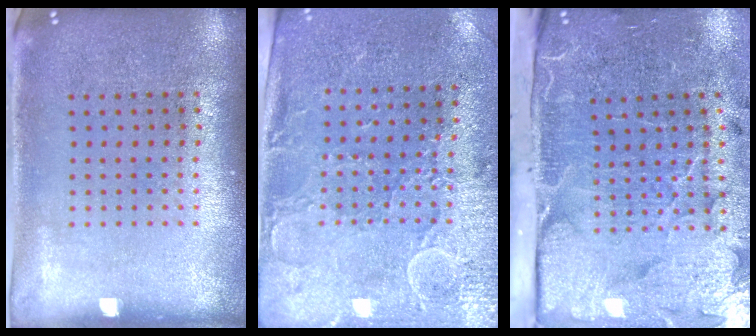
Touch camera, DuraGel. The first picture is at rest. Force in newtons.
{"total": 2.9, "press": 2.5, "slide": 1.5}
{"total": 5.1, "press": 3.8, "slide": 3.3}